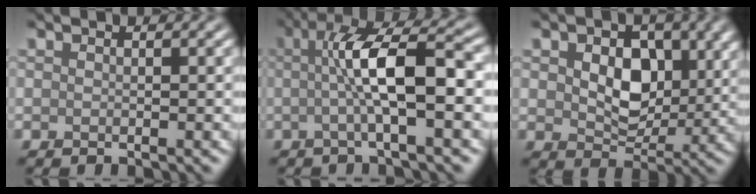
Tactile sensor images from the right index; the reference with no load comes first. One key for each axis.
{"total": 7.1, "fx": 0.1, "fy": 1.5, "fz": 7.0, "tx": -0.118, "ty": 0.011, "tz": -0.003}
{"total": 6.4, "fx": 1.3, "fy": 4.4, "fz": 4.4, "tx": -0.081, "ty": -0.008, "tz": 0.023}